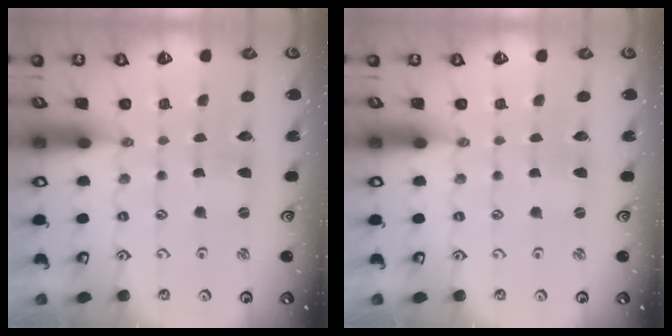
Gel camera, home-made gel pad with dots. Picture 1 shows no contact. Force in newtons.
{"total": 0.0}